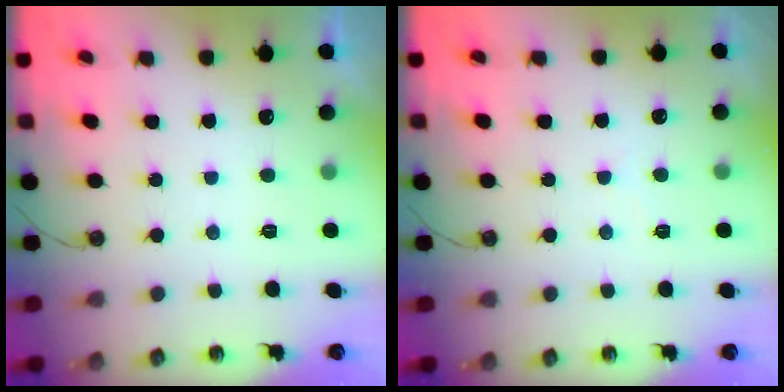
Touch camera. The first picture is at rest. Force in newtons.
{"total": 3.8, "press": 3.7, "slide": 0.5}